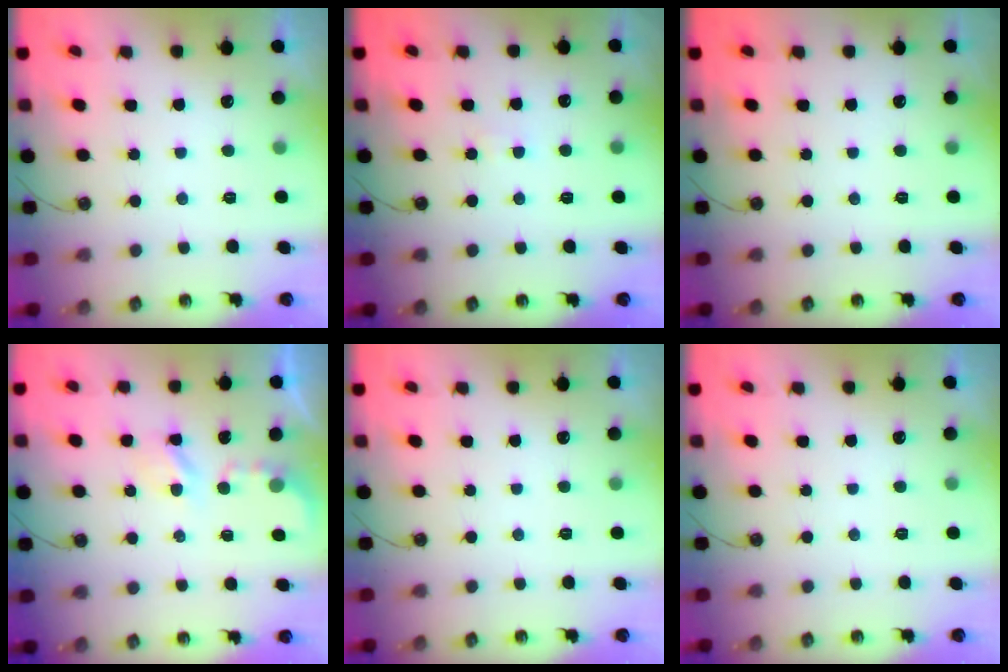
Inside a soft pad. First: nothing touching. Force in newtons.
{"total": 1.5, "press": 1.5, "slide": 0.3}
{"total": 0.0}
{"total": 2.9, "press": 2.9, "slide": 0.4}
{"total": 0.0}
{"total": 0.0}